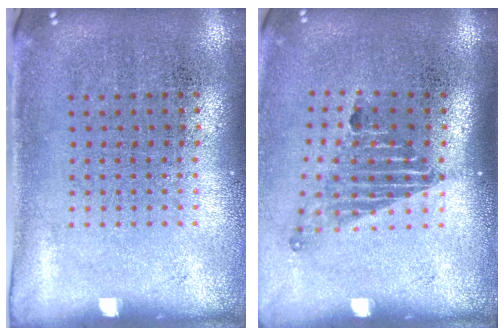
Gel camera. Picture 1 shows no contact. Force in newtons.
{"total": 1.6, "press": 1.2, "slide": 1.1}